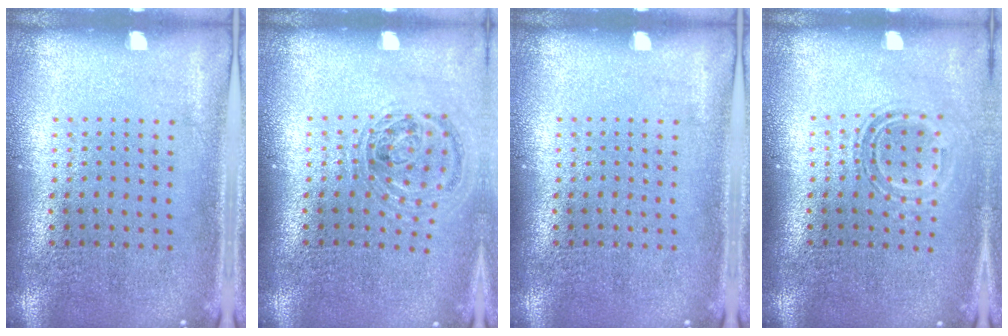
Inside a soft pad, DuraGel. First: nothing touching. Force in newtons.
{"total": 0.9, "press": 0.9, "slide": 0.3}
{"total": 0.0}
{"total": 1.4, "press": 1.0, "slide": 1.0}